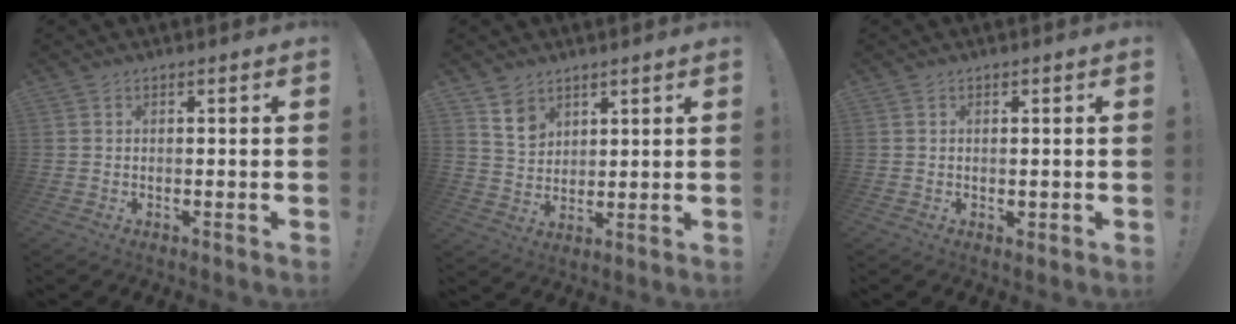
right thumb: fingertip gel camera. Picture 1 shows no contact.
{"total": 7.7, "force": [5.1, 5.4, 2.1], "torque": [-0.019, -0.034, 0.096]}
{"total": 0.8, "force": [0.2, 0.7, 0.3], "torque": [0.001, 0.000, 0.003]}